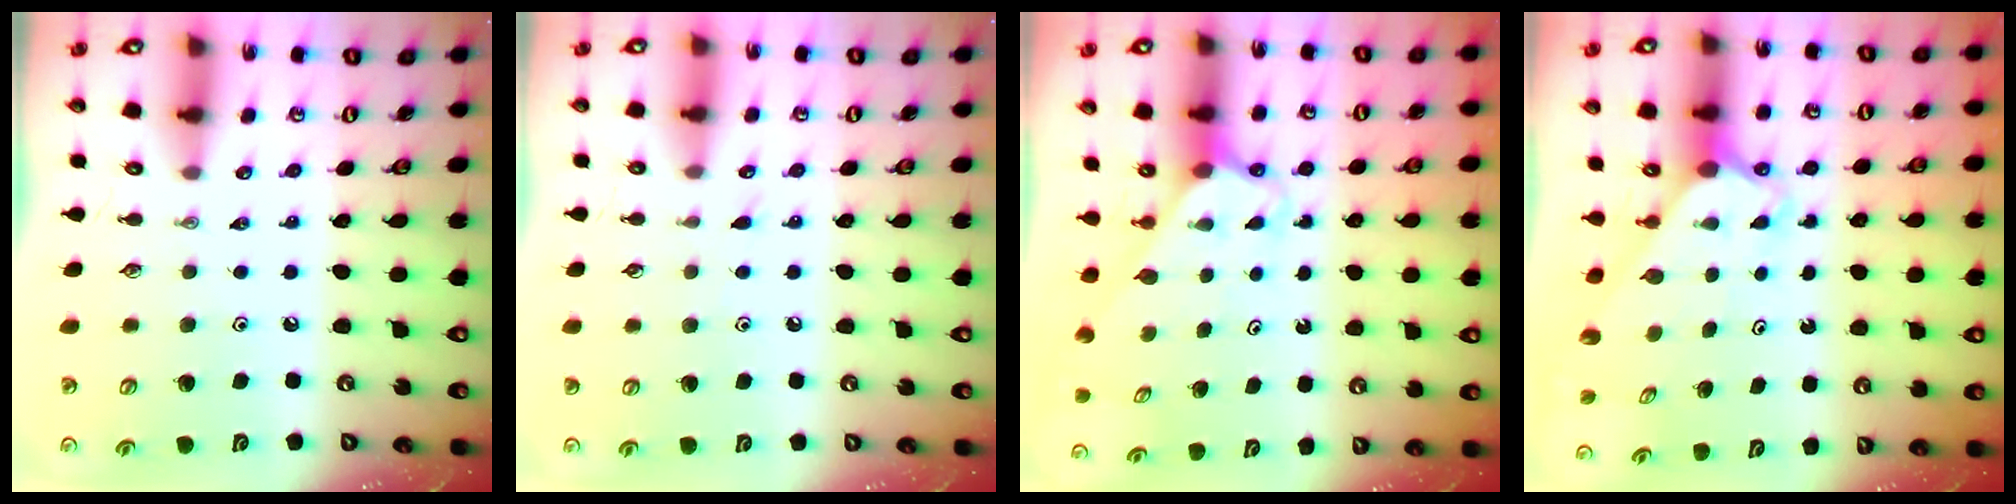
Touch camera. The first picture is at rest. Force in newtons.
{"total": 4.2, "press": 4.1, "slide": 0.7}
{"total": 2.6, "press": 2.6, "slide": 0.2}
{"total": 2.2, "press": 2.2, "slide": 0.1}